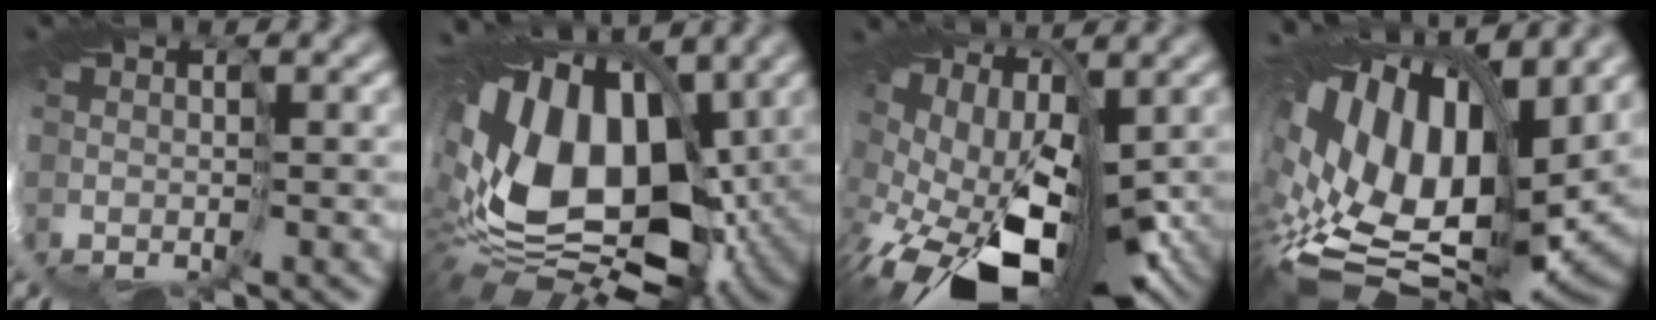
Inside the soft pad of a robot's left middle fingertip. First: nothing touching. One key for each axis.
{"total": 15.2, "fx": 2.3, "fy": 10.2, "fz": 11.0, "tx": -0.217, "ty": -0.006, "tz": 0.037}
{"total": 12.7, "fx": -2.4, "fy": 6.7, "fz": 10.5, "tx": -0.174, "ty": -0.039, "tz": -0.006}
{"total": 15.9, "fx": 3.1, "fy": 9.6, "fz": 12.4, "tx": -0.252, "ty": -0.039, "tz": 0.086}